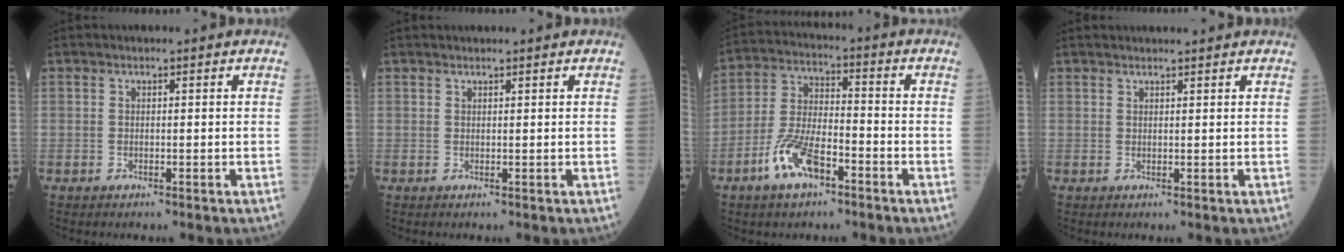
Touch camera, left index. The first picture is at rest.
{"total": 1.0, "force": [1.0, 0.4, 0.0], "torque": [-0.005, 0.018, 0.016]}
{"total": 9.0, "force": [-5.1, 3.2, 6.6], "torque": [-0.146, -0.001, -0.102]}
{"total": 3.6, "force": [3.5, 0.1, 0.8], "torque": [-0.009, 0.025, 0.047]}